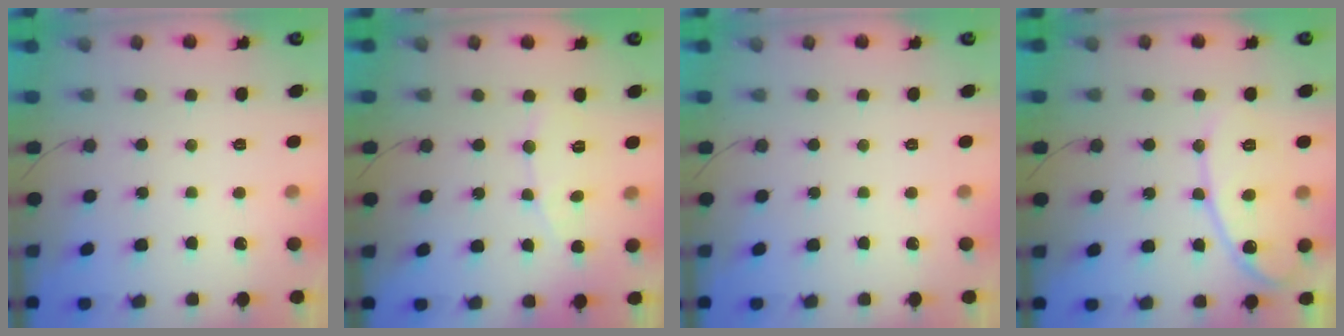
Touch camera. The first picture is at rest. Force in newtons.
{"total": 5.6, "press": 5.5, "slide": 0.5}
{"total": 0.0}
{"total": 13.1, "press": 13.1, "slide": 1.3}